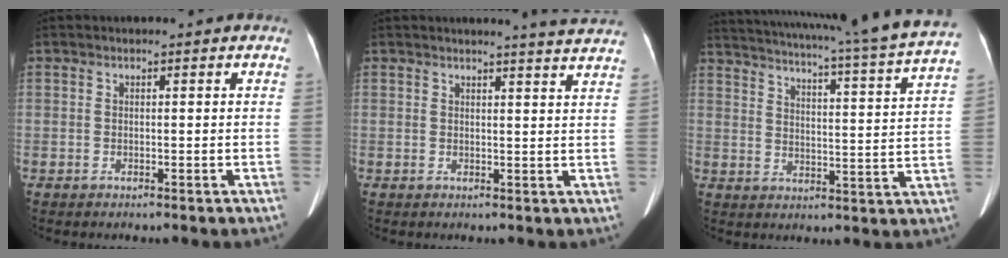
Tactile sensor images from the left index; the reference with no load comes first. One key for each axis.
{"total": 6.3, "fx": 6.0, "fy": -0.6, "fz": 1.9, "tx": -0.026, "ty": -0.009, "tz": 0.050}
{"total": 25.0, "fx": 21.5, "fy": -0.3, "fz": 12.8, "tx": -0.209, "ty": -0.039, "tz": 0.273}